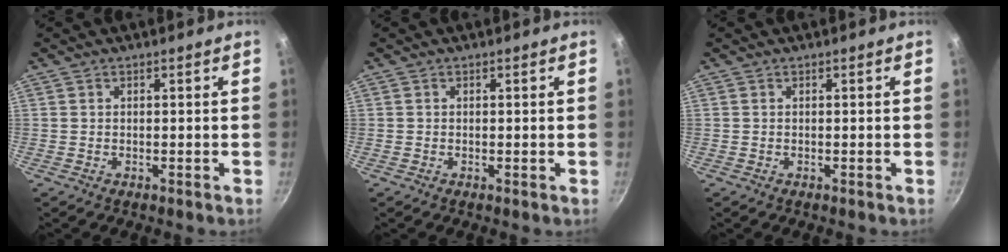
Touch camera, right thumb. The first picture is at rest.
{"total": 0.0}
{"total": 0.0}